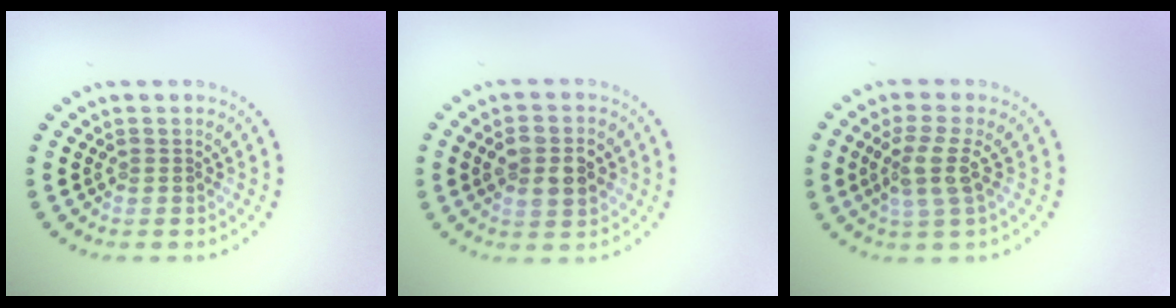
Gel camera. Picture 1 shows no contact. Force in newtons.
{"total": 3.7, "press": 3.7, "slide": 0.1}
{"total": 3.0, "press": 2.3, "slide": 1.9}